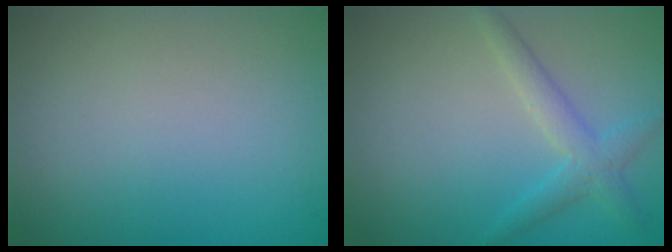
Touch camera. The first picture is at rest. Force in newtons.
{"total": 2.3, "press": 2.3, "slide": 0.2}